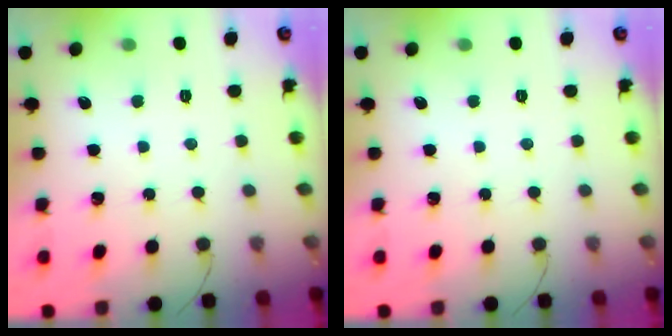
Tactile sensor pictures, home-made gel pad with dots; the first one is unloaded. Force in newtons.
{"total": 0.0}